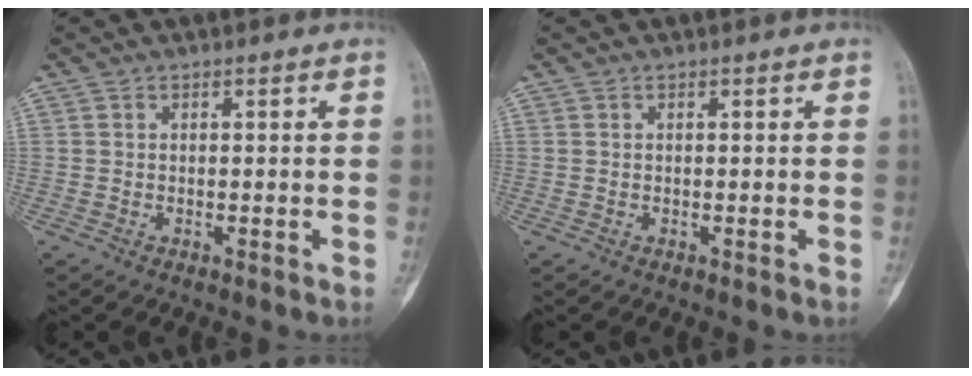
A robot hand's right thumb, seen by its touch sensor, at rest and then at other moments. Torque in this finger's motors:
{"motor_torque": [-0.04, 0.04, 0.03, -0.03, 0.02]}